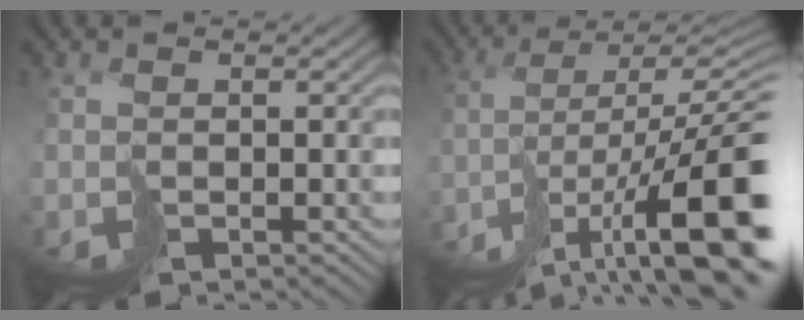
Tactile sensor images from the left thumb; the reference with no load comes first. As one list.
[{"total": 16.1, "force": [-7.5, 3.8, 13.8], "torque": [-0.223, -0.005, -0.123]}]